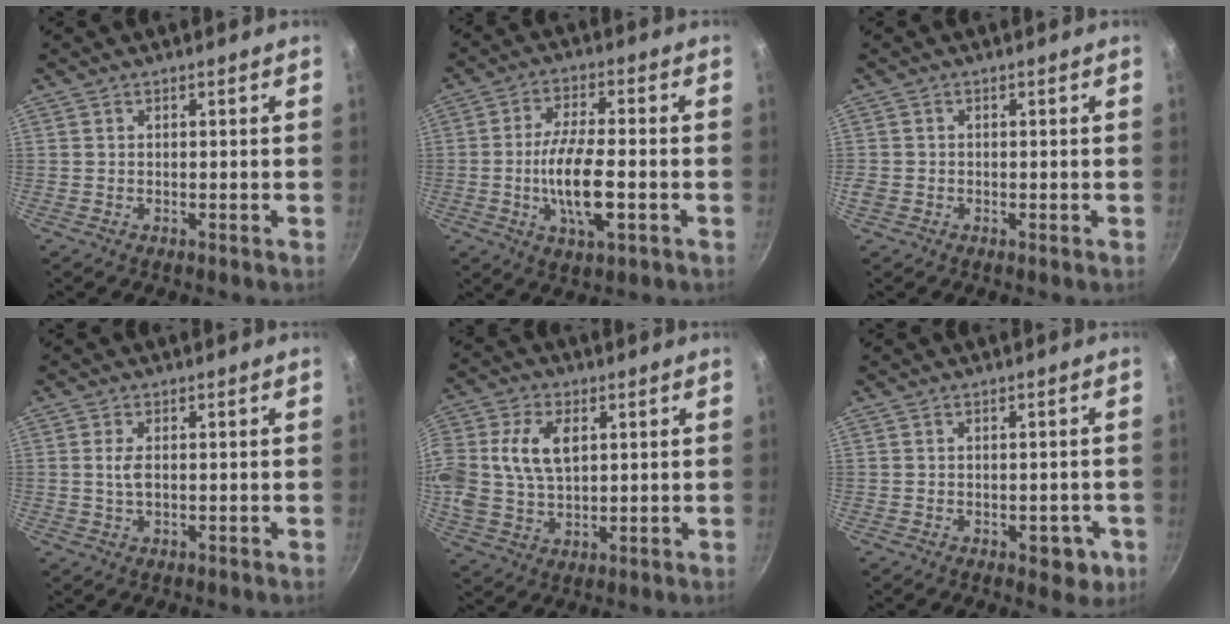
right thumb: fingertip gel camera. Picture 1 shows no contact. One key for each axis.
{"total": 11.1, "fx": -2.3, "fy": 3.9, "fz": 10.1, "tx": -0.190, "ty": 0.006, "tz": -0.040}
{"total": 1.7, "fx": -0.5, "fy": 1.4, "fz": 0.9, "tx": -0.016, "ty": 0.000, "tz": -0.011}
{"total": 2.6, "fx": 0.2, "fy": 1.3, "fz": 2.3, "tx": -0.050, "ty": 0.000, "tz": 0.005}
{"total": 15.2, "fx": 3.1, "fy": 9.9, "fz": 11.1, "tx": -0.247, "ty": 0.001, "tz": 0.062}
{"total": 4.2, "fx": -1.7, "fy": 2.4, "fz": 3.0, "tx": -0.013, "ty": 0.008, "tz": -0.017}